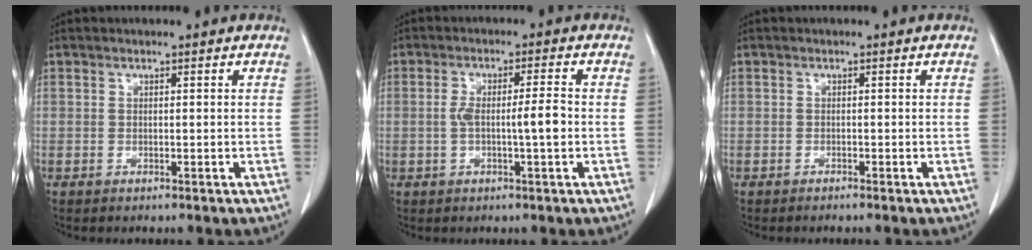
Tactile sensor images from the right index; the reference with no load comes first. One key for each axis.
{"total": 4.9, "fx": -0.7, "fy": 0.1, "fz": 4.8, "tx": -0.090, "ty": 0.007, "tz": -0.008}
{"total": 0.5, "fx": -0.5, "fy": -0.1, "fz": 0.2, "tx": -0.007, "ty": 0.000, "tz": -0.009}